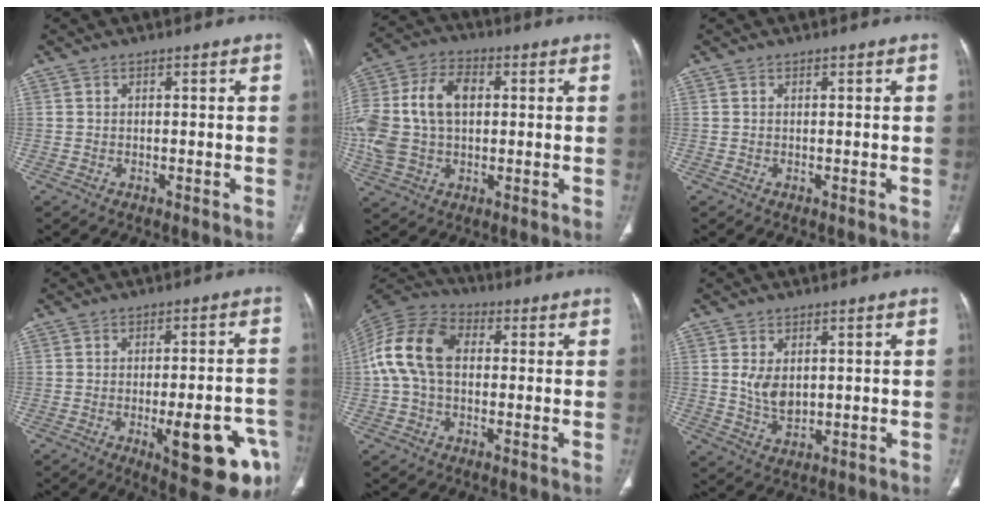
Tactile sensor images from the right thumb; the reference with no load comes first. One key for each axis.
{"total": 18.0, "fx": 1.3, "fy": 12.1, "fz": 13.2, "tx": -0.294, "ty": 0.022, "tz": 0.025}
{"total": 0.0}
{"total": 15.3, "fx": -5.8, "fy": 4.4, "fz": 13.4, "tx": -0.132, "ty": 0.019, "tz": -0.062}
{"total": 13.9, "fx": 1.3, "fy": 9.4, "fz": 10.2, "tx": -0.202, "ty": 0.035, "tz": 0.015}
{"total": 5.4, "fx": 1.2, "fy": 3.4, "fz": 4.0, "tx": -0.064, "ty": -0.015, "tz": 0.032}